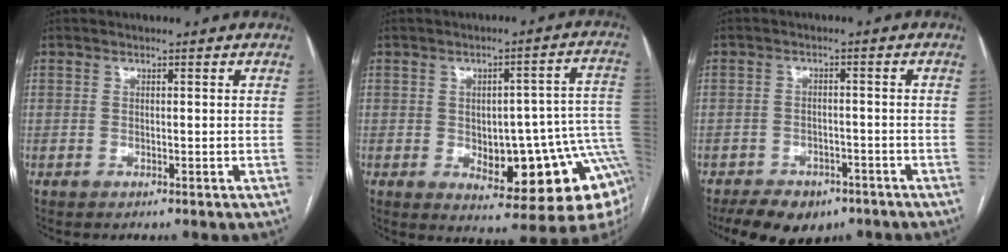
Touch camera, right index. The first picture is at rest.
{"total": 17.5, "force": [-3.9, 5.9, 16.0], "torque": [-0.115, 0.031, -0.029]}
{"total": 10.0, "force": [-7.2, 5.6, 4.1], "torque": [-0.068, 0.003, -0.101]}